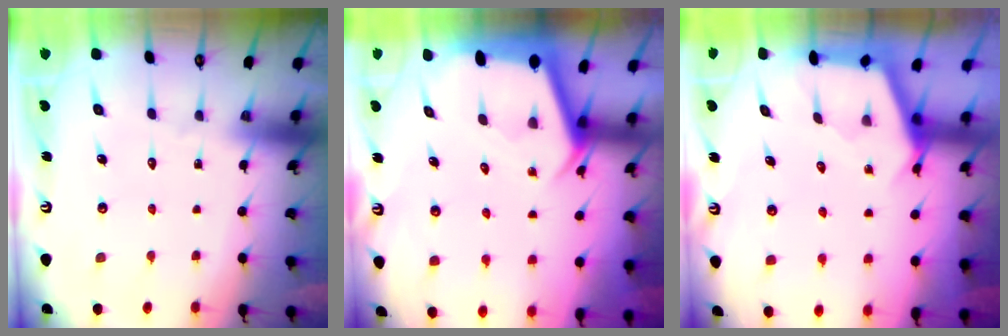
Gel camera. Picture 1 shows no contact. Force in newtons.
{"total": 2.8, "press": 2.8, "slide": 0.2}
{"total": 3.0, "press": 3.0, "slide": 0.3}